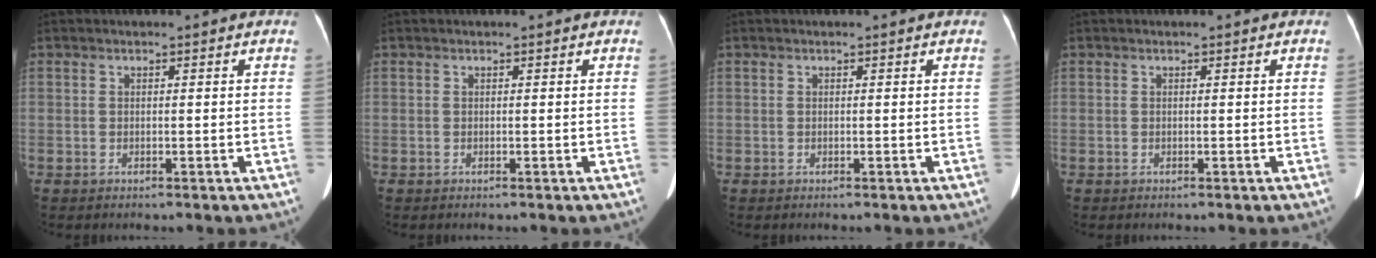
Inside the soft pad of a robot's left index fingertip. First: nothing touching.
{"total": 0.0}
{"total": 0.0}
{"total": 0.0}